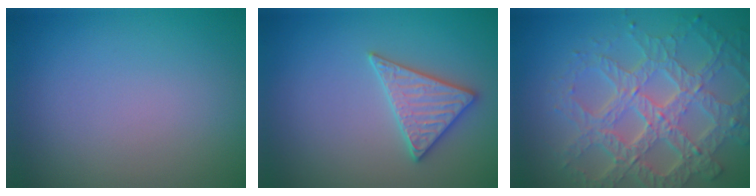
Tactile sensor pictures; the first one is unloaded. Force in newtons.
{"total": 3.1, "press": 3.0, "slide": 0.4}
{"total": 7.9, "press": 5.7, "slide": 5.4}